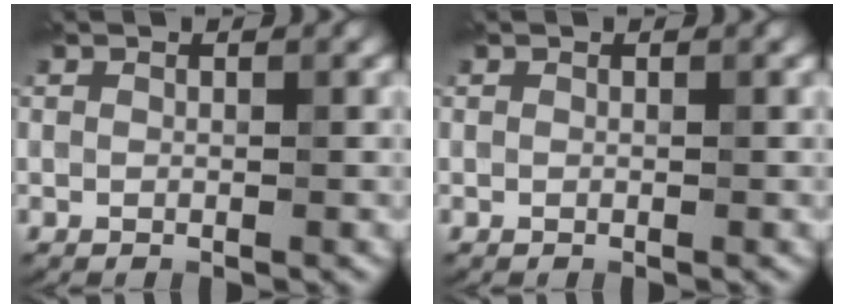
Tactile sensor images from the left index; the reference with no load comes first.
{"total": 0.0}